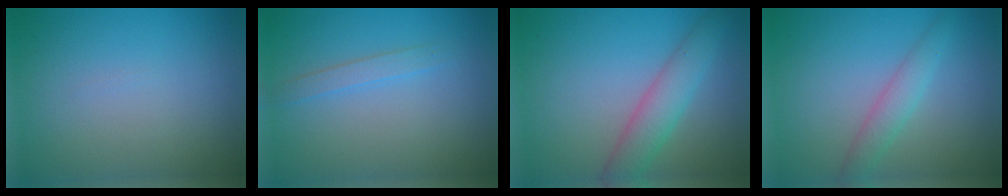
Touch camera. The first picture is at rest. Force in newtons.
{"total": 1.3, "press": 1.3, "slide": 0.1}
{"total": 3.7, "press": 3.7, "slide": 0.3}
{"total": 2.2, "press": 2.2, "slide": 0.0}